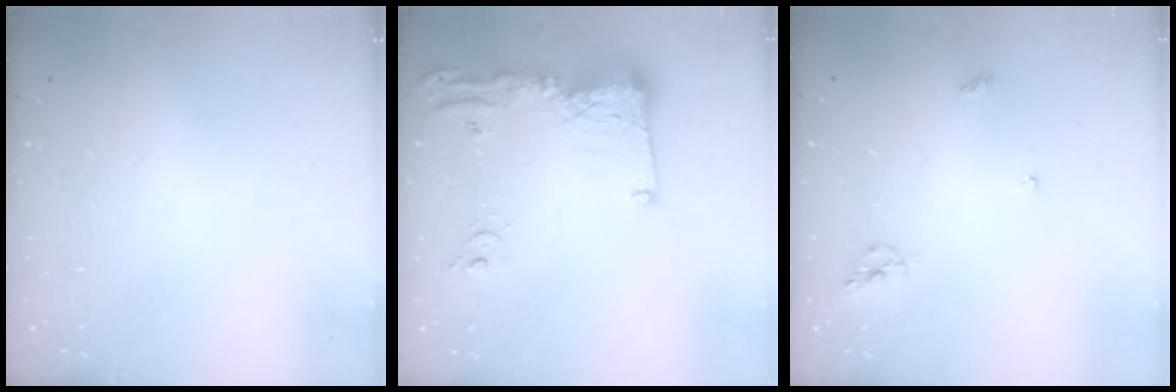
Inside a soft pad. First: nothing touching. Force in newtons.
{"total": 15.0, "press": 14.9, "slide": 1.6}
{"total": 6.2, "press": 6.2, "slide": 0.1}